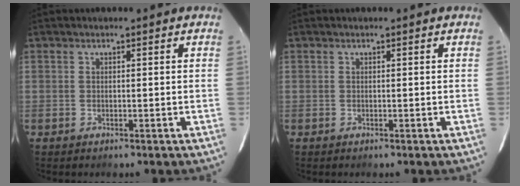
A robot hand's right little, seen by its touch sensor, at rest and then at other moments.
{"total": 0.0}